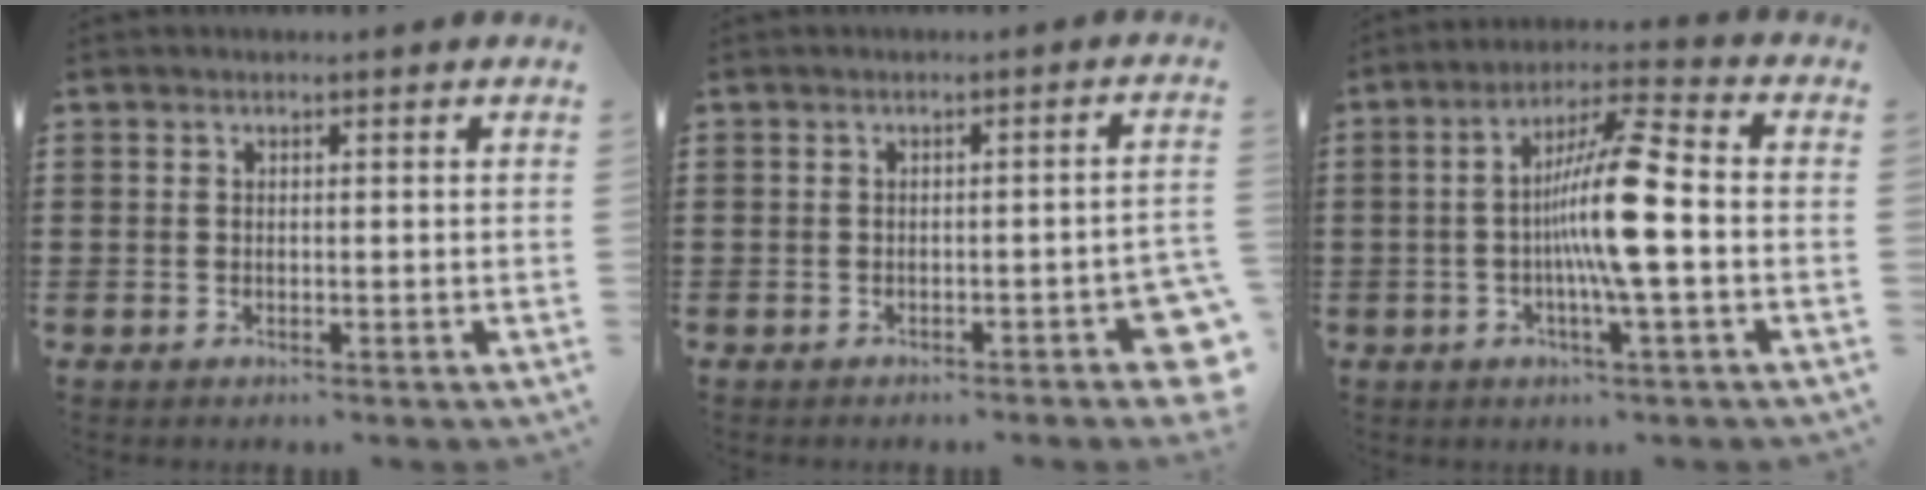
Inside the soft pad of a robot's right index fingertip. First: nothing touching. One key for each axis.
{"total": 3.0, "fx": -1.7, "fy": 0.7, "fz": 2.4, "tx": -0.036, "ty": 0.000, "tz": -0.029}
{"total": 10.9, "fx": -1.3, "fy": 0.8, "fz": 10.7, "tx": -0.213, "ty": -0.007, "tz": -0.036}